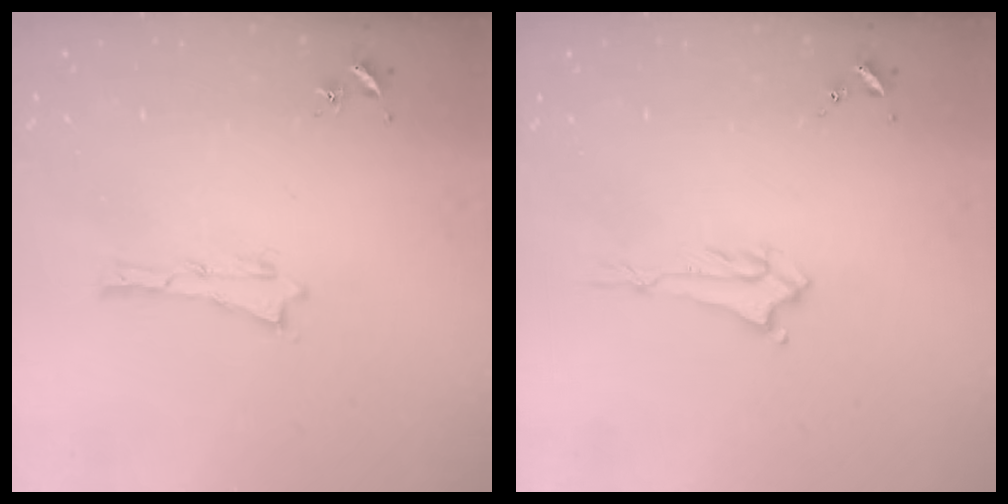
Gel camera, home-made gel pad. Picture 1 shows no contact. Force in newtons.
{"total": 1.4, "press": 1.3, "slide": 0.2}